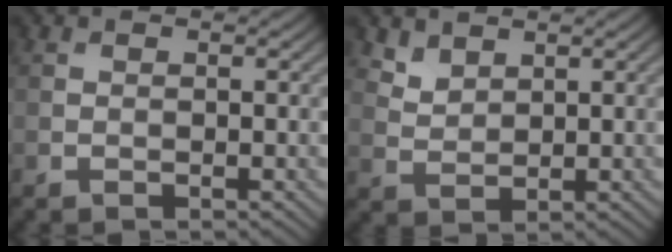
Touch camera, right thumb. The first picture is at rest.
{"total": 2.9, "force": [2.3, 1.4, 1.0], "torque": [-0.029, -0.007, 0.059]}